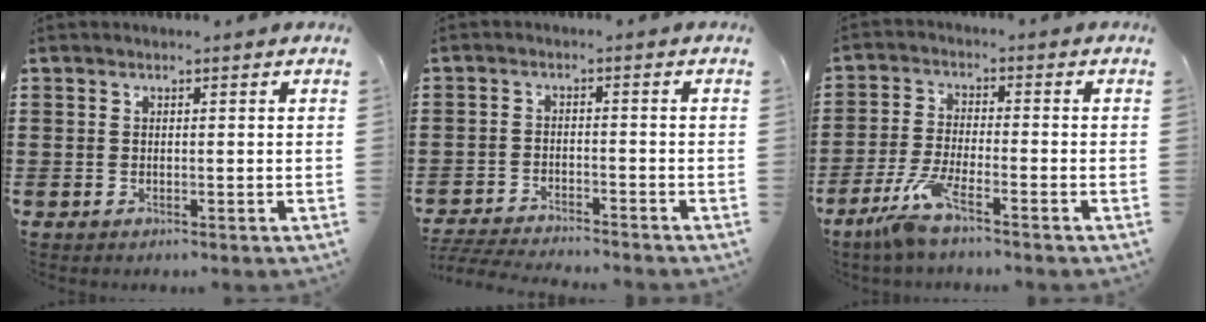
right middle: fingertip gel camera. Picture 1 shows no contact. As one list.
[{"total": 3.9, "force": [-3.9, 0.1, 0.6], "torque": [-0.026, -0.007, -0.084]}, {"total": 6.1, "force": [-4.4, 0.7, 4.1], "torque": [-0.099, -0.016, -0.086]}]